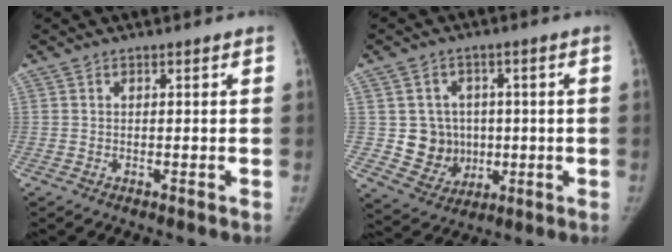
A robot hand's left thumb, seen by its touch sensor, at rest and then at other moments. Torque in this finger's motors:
{"motor_torque": [-0.01, 0.13, 0.40, -0.40, -0.05]}